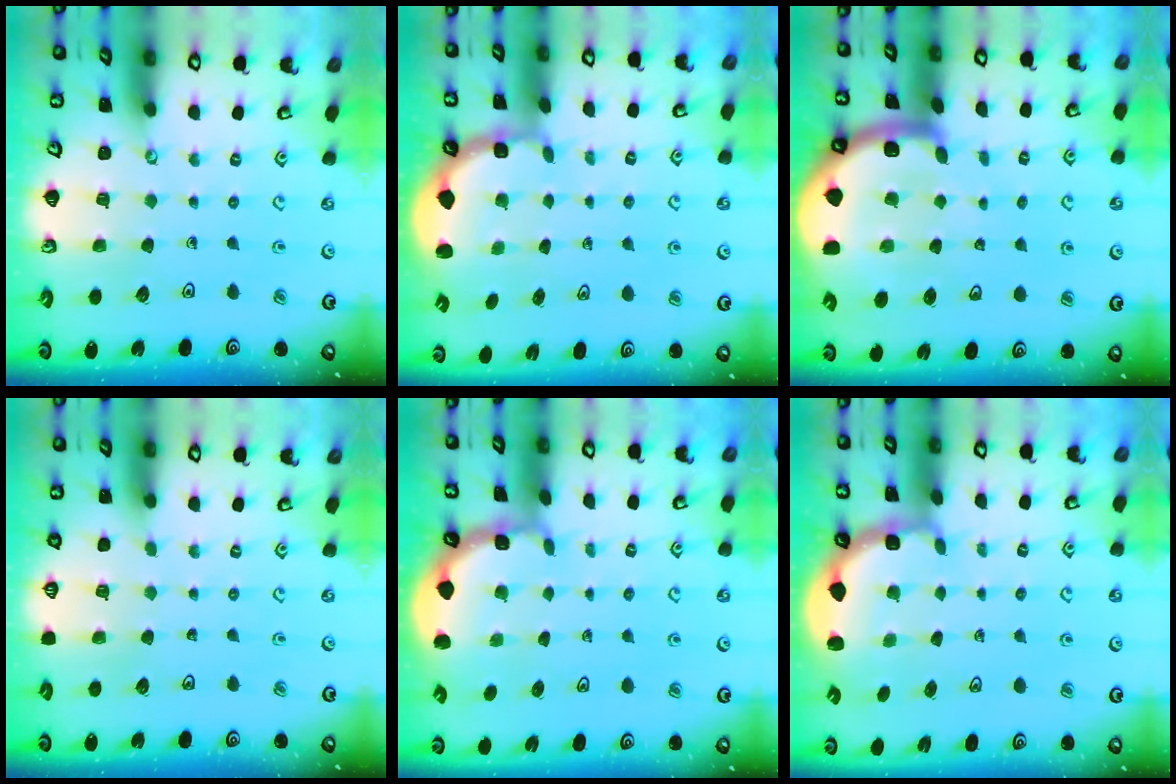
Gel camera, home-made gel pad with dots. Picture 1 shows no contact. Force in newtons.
{"total": 2.6, "press": 2.0, "slide": 1.7}
{"total": 8.3, "press": 8.2, "slide": 1.2}
{"total": 0.0}
{"total": 1.9, "press": 1.9, "slide": 0.3}
{"total": 2.7, "press": 2.1, "slide": 1.7}